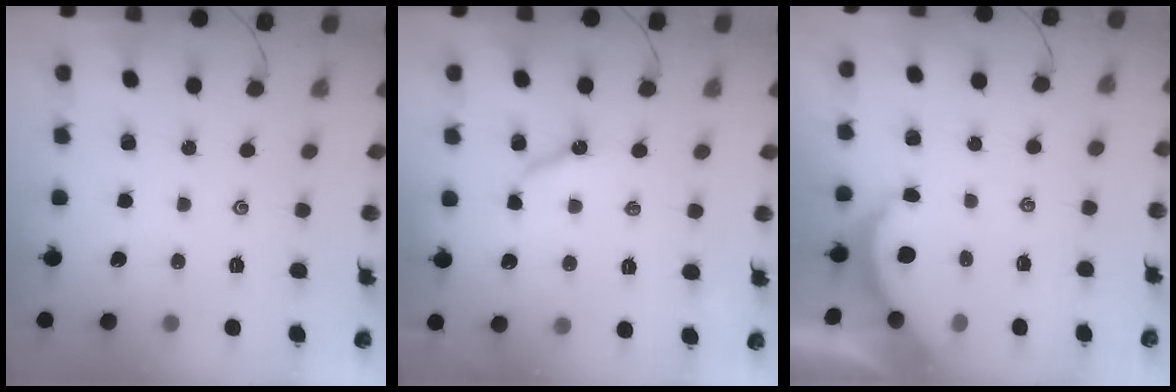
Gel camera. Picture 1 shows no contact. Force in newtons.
{"total": 6.2, "press": 6.2, "slide": 0.4}
{"total": 2.6, "press": 2.6, "slide": 0.3}